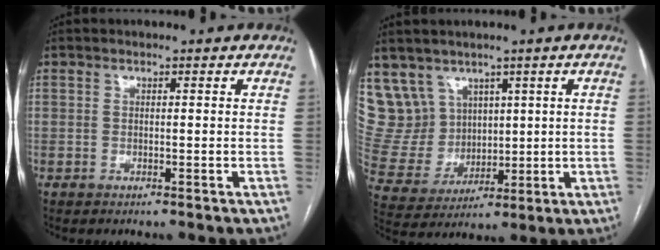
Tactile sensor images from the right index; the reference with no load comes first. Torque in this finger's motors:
{"motor_torque": [-0.21, 0.35, 0.02, 0.01]}